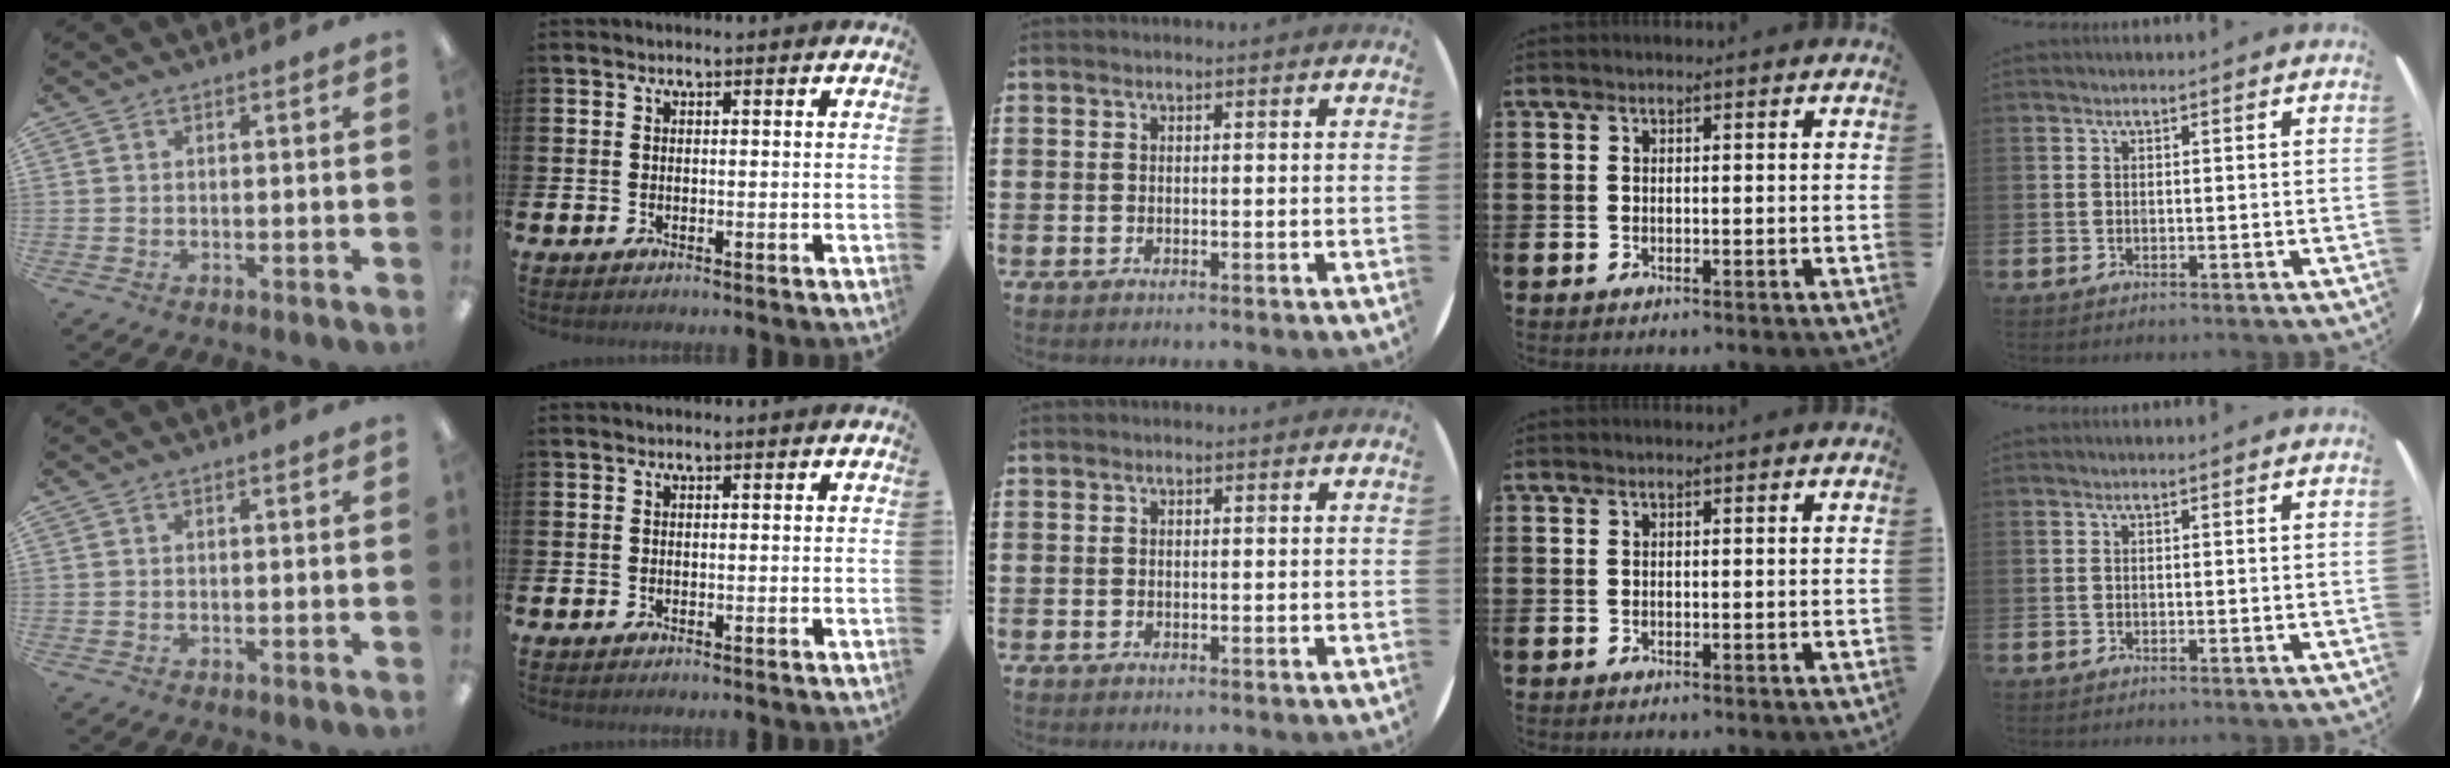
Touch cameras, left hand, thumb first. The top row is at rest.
{}